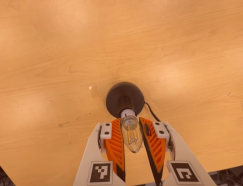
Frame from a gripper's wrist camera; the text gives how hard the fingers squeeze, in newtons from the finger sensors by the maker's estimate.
{"total": 12.1, "left": 11.6, "right": 12.5}